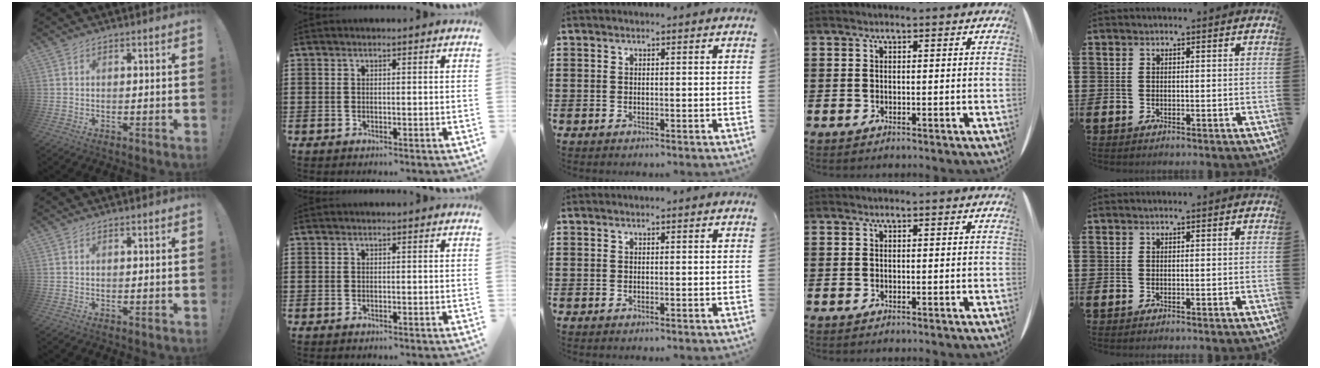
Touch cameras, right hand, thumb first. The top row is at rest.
{}